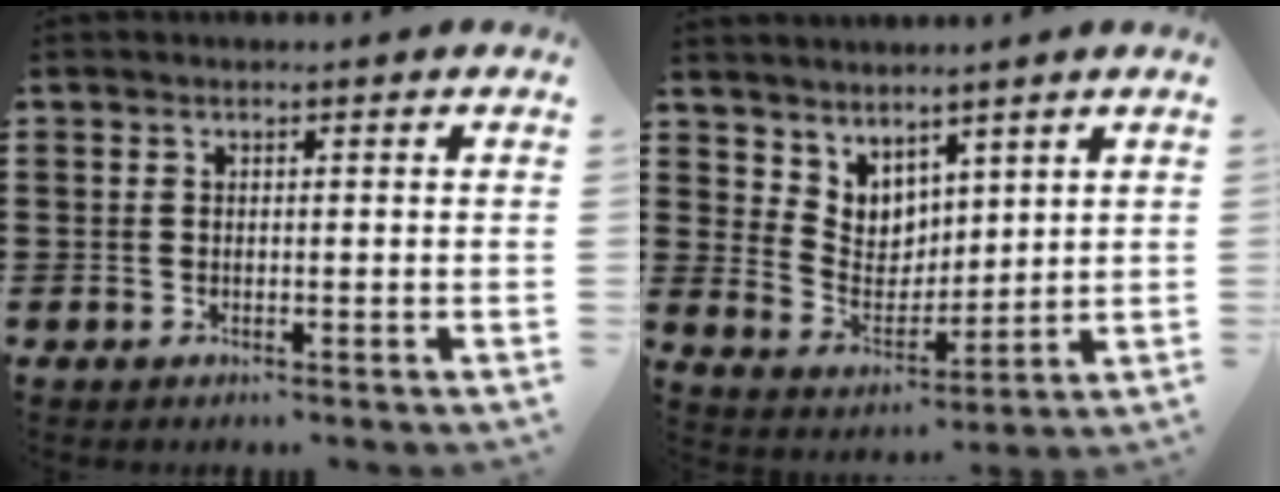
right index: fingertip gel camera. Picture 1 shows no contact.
{"total": 4.7, "force": [3.9, 2.6, -0.5], "torque": [-0.018, -0.023, 0.073]}